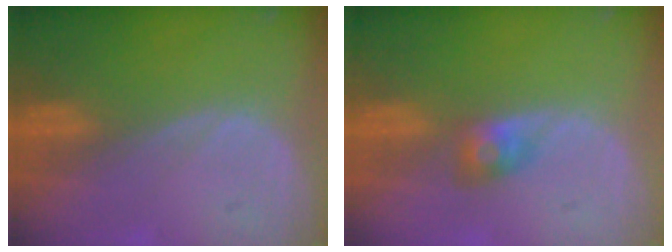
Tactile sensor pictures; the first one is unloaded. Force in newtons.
{"total": 2.8, "press": 2.6, "slide": 1.1}